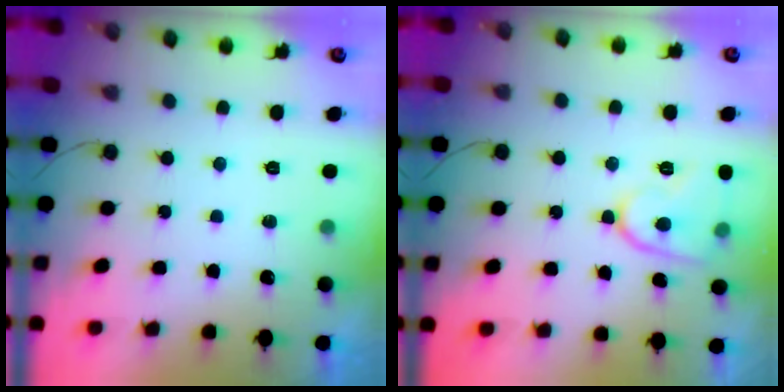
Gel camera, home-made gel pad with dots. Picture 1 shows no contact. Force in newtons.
{"total": 9.7, "press": 9.7, "slide": 0.4}